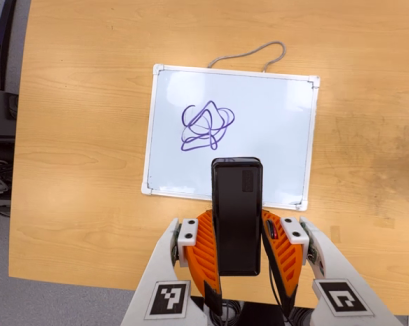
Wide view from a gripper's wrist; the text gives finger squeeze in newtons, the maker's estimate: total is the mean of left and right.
{"total": 3.9, "left": 2.5, "right": 5.3}